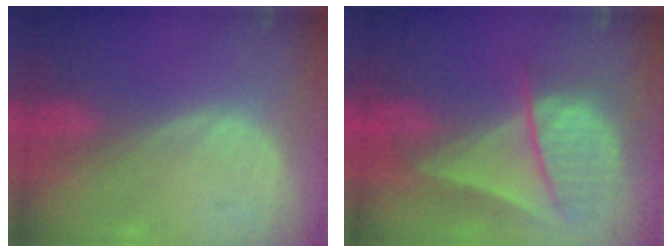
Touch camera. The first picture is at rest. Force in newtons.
{"total": 8.9, "press": 7.9, "slide": 4.2}